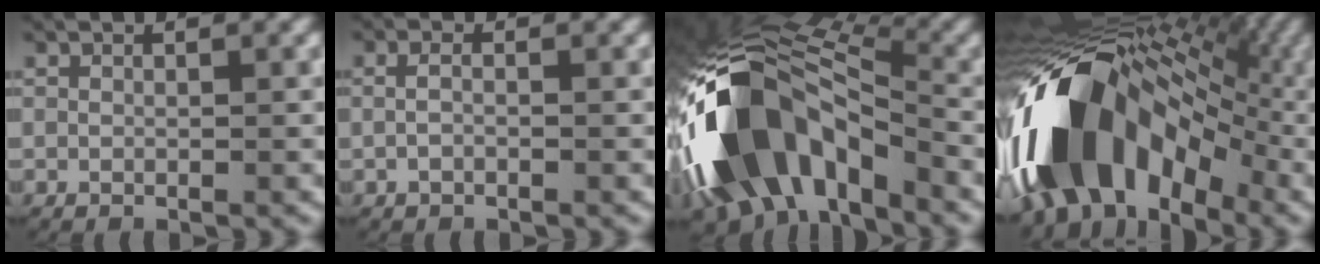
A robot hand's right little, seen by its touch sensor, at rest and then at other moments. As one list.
[{"total": 1.0, "force": [-0.3, 0.5, 0.8], "torque": [-0.017, -0.001, -0.004]}, {"total": 17.3, "force": [-2.8, 11.1, 13.0], "torque": [-0.234, -0.006, -0.051]}, {"total": 23.7, "force": [-1.5, 14.7, 18.5], "torque": [-0.282, 0.008, -0.035]}]